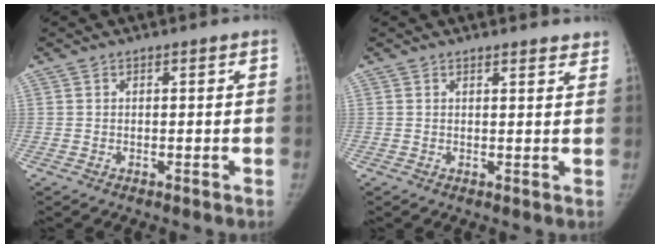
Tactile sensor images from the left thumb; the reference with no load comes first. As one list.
[{"total": 3.3, "force": [3.0, 0.8, 1.1], "torque": [0.002, -0.012, 0.028]}]